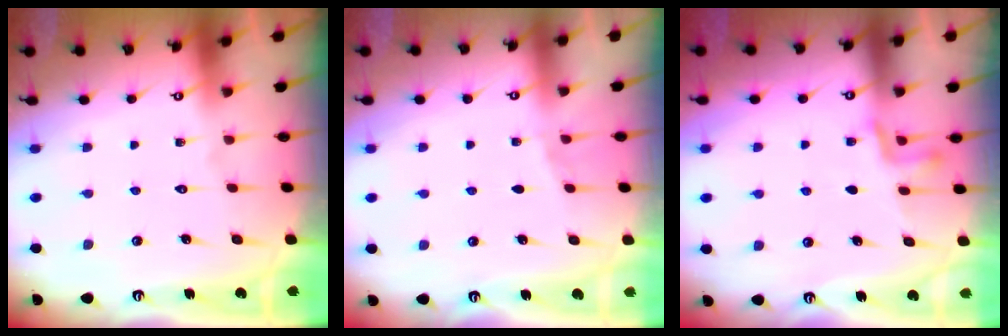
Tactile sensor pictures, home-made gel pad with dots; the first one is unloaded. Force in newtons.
{"total": 3.6, "press": 2.8, "slide": 2.2}
{"total": 3.9, "press": 3.8, "slide": 0.9}